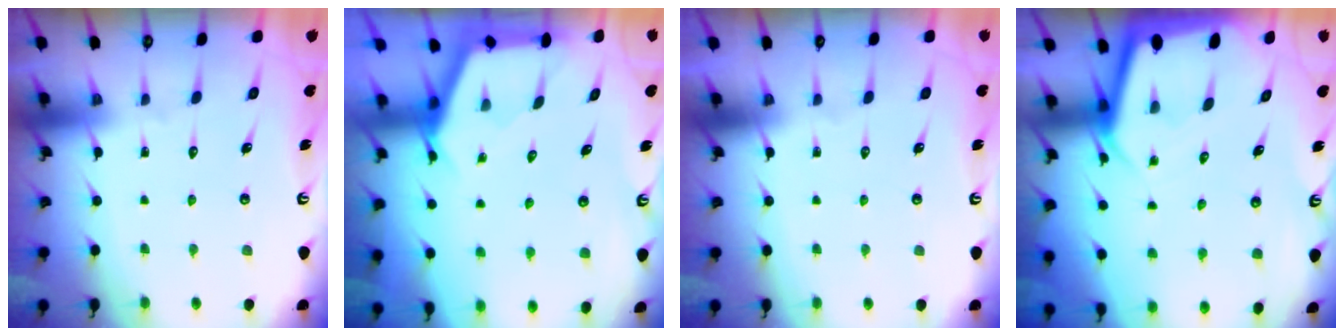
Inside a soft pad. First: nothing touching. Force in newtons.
{"total": 3.0, "press": 3.0, "slide": 0.3}
{"total": 0.0}
{"total": 2.6, "press": 2.6, "slide": 0.1}